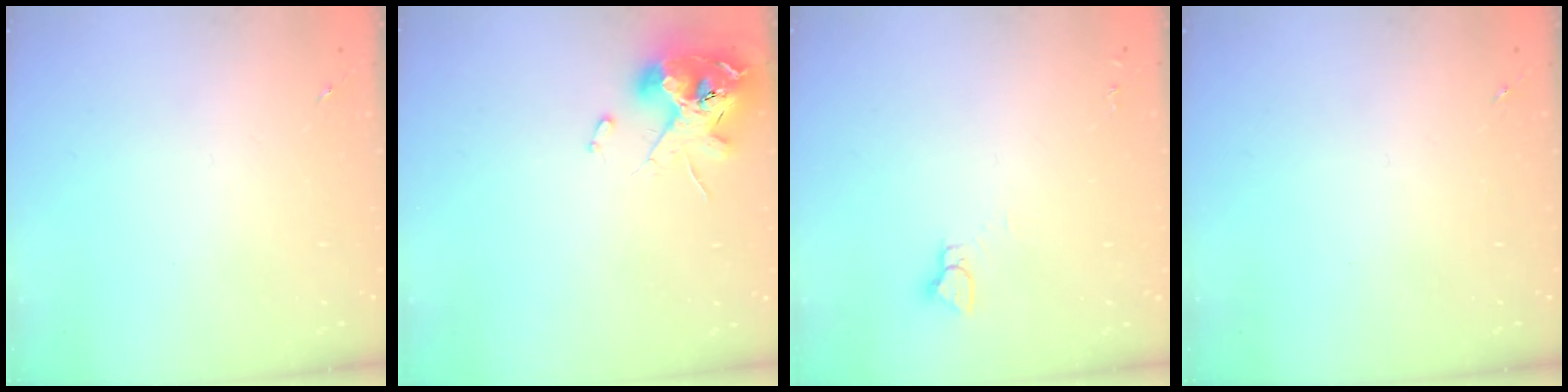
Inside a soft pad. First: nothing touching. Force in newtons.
{"total": 12.7, "press": 12.5, "slide": 2.0}
{"total": 3.3, "press": 3.3, "slide": 0.2}
{"total": 0.0}